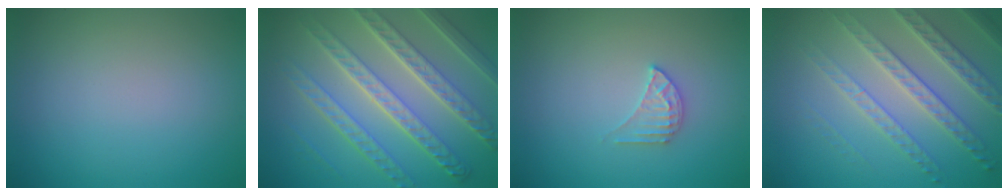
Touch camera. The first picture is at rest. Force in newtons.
{"total": 8.2, "press": 6.2, "slide": 5.4}
{"total": 1.7, "press": 1.7, "slide": 0.1}
{"total": 5.3, "press": 4.2, "slide": 3.2}